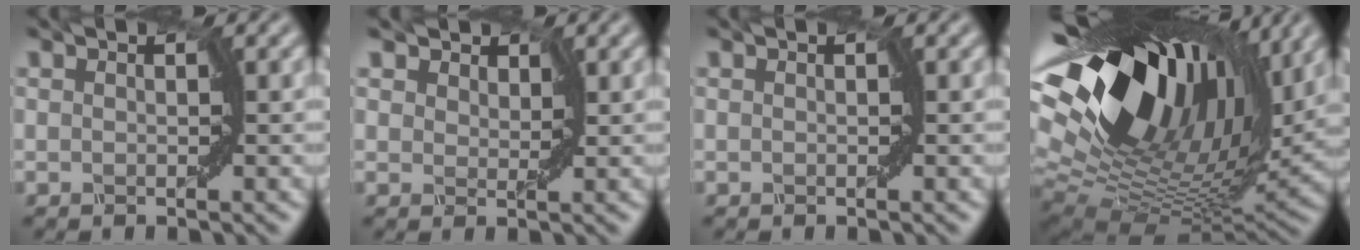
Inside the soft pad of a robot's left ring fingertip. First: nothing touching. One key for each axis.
{"total": 3.1, "fx": 2.3, "fy": 1.7, "fz": 1.2, "tx": -0.037, "ty": -0.005, "tz": 0.035}
{"total": 0.0}
{"total": 18.0, "fx": 6.9, "fy": 10.2, "fz": 13.2, "tx": -0.260, "ty": 0.022, "tz": 0.113}